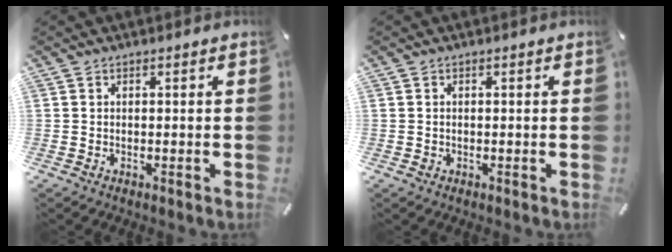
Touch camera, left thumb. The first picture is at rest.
{"total": 0.8, "force": [-0.2, 0.6, 0.4], "torque": [-0.007, 0.003, -0.005]}